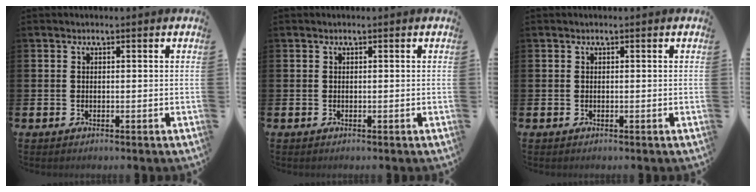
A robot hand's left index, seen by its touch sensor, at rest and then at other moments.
{"total": 0.0}
{"total": 0.0}